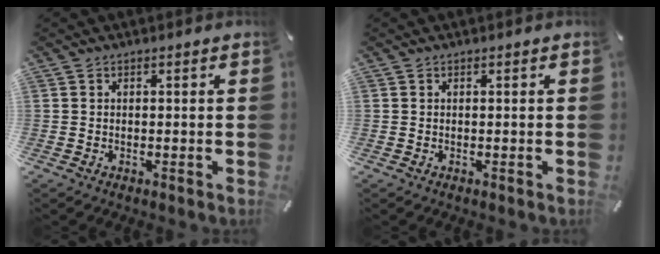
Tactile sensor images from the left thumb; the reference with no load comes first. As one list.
[{"total": 0.0}]